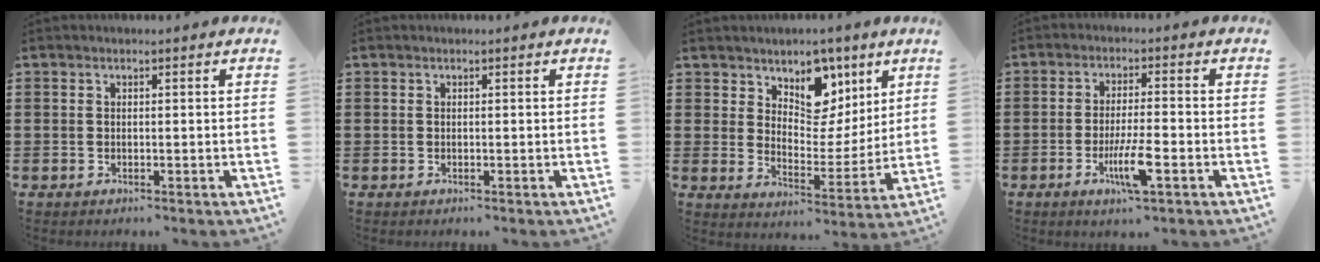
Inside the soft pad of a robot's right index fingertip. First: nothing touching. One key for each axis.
{"total": 0.0}
{"total": 7.4, "fx": 5.3, "fy": 4.8, "fz": 1.9, "tx": -0.054, "ty": -0.040, "tz": 0.092}
{"total": 6.7, "fx": -2.5, "fy": 1.1, "fz": 6.1, "tx": -0.126, "ty": -0.017, "tz": -0.048}